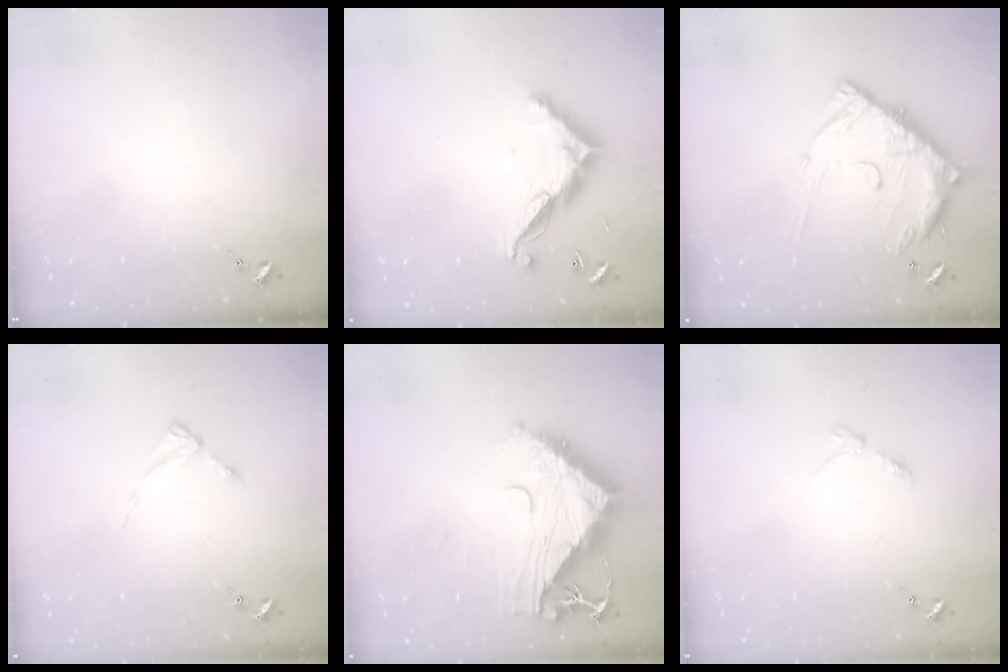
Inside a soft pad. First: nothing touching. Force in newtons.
{"total": 12.8, "press": 12.8, "slide": 0.4}
{"total": 16.1, "press": 16.0, "slide": 1.3}
{"total": 2.6, "press": 2.6, "slide": 0.3}
{"total": 14.5, "press": 14.4, "slide": 1.6}
{"total": 3.2, "press": 3.1, "slide": 0.5}